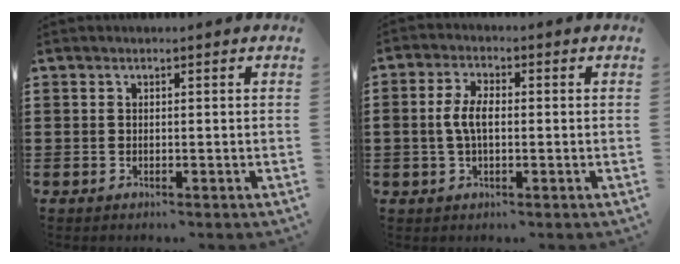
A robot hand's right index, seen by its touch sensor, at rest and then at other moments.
{"total": 4.7, "force": [-0.2, 2.3, 4.1], "torque": [-0.099, -0.001, -0.011]}